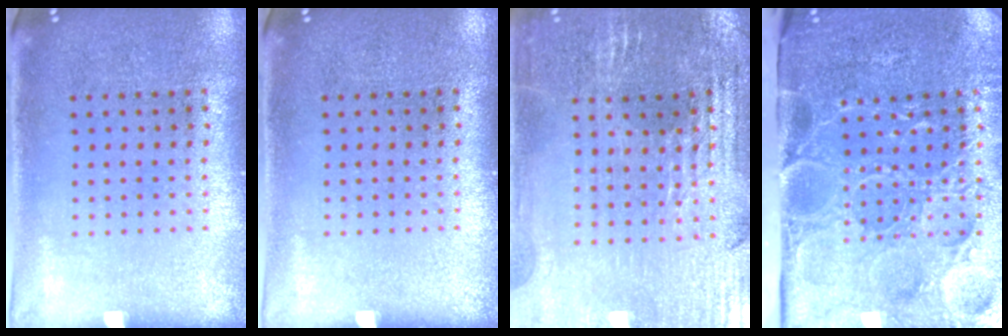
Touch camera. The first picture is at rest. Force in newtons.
{"total": 0.0}
{"total": 2.9, "press": 2.9, "slide": 0.6}
{"total": 5.1, "press": 4.3, "slide": 2.8}